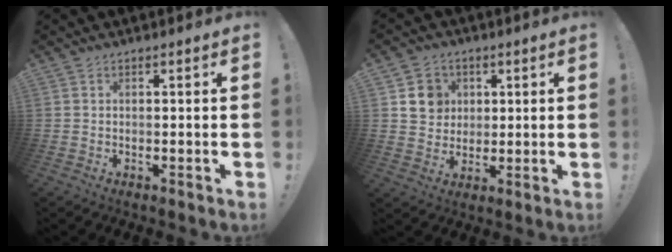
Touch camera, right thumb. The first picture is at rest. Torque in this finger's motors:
{"motor_torque": [0.09, 0.02, 0.39, 0.17, 0.16]}